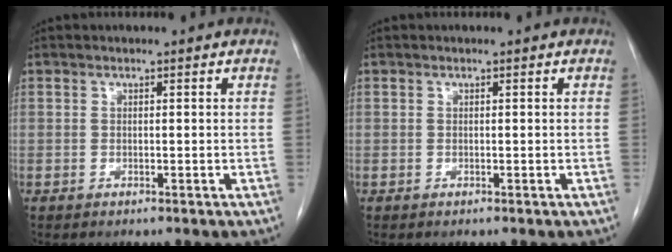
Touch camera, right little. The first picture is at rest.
{"total": 0.0}